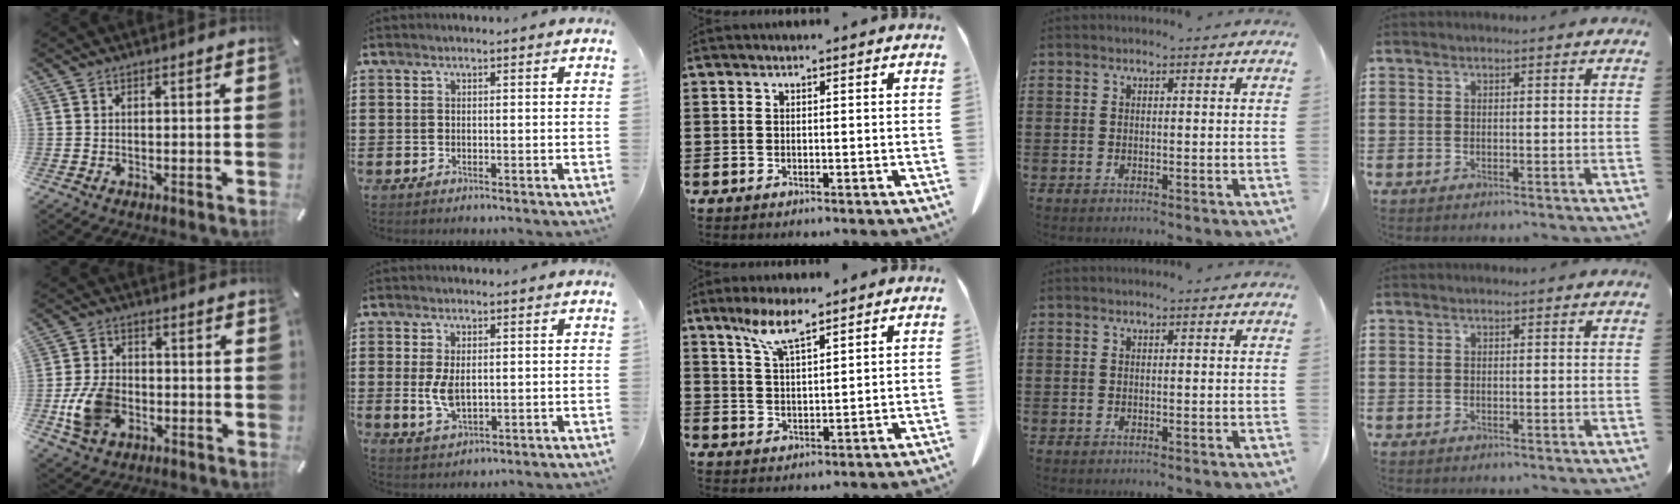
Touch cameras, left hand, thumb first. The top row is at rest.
{"thumb": {"total": 10.3, "force": [-2.7, 7.6, 6.4], "torque": [-0.138, 0.008, -0.049]}, "index": {"total": 4.5, "force": [0.1, 2.4, 3.8], "torque": [-0.096, -0.003, -0.004]}, "middle": {"total": 6.3, "force": [4.5, 1.2, 4.2], "torque": [-0.094, -0.003, 0.081]}}